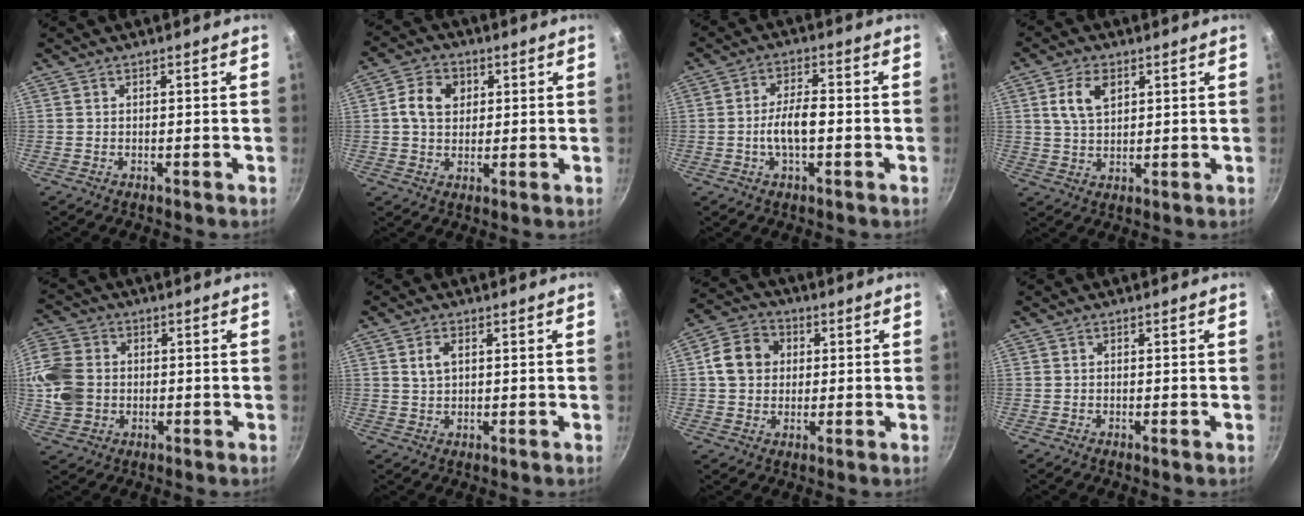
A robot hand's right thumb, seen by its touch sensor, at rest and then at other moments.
{"total": 7.5, "force": [1.5, 5.9, 4.5], "torque": [-0.065, 0.005, 0.023]}
{"total": 6.3, "force": [-1.1, 2.7, 5.6], "torque": [-0.108, 0.016, -0.022]}
{"total": 6.8, "force": [2.5, 4.1, 4.8], "torque": [-0.087, -0.006, 0.050]}
{"total": 12.8, "force": [-0.2, 10.3, 7.5], "torque": [-0.174, 0.010, -0.003]}
{"total": 3.0, "force": [0.9, 1.8, 2.3], "torque": [-0.042, 0.000, 0.020]}
{"total": 10.9, "force": [1.4, 9.2, 5.7], "torque": [-0.082, 0.013, 0.016]}
{"total": 0.0}